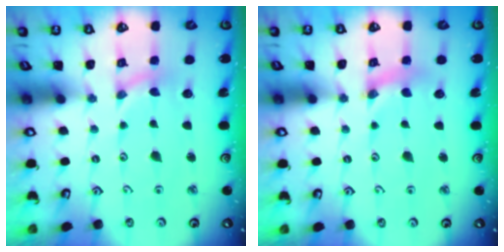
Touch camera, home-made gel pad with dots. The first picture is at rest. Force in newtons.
{"total": 1.7, "press": 1.7, "slide": 0.2}